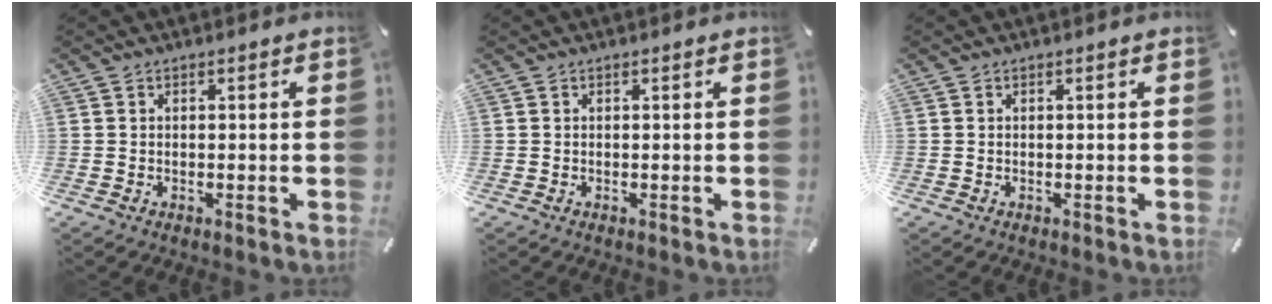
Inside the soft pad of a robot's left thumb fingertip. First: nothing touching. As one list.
[{"total": 0.0}, {"total": 0.0}]